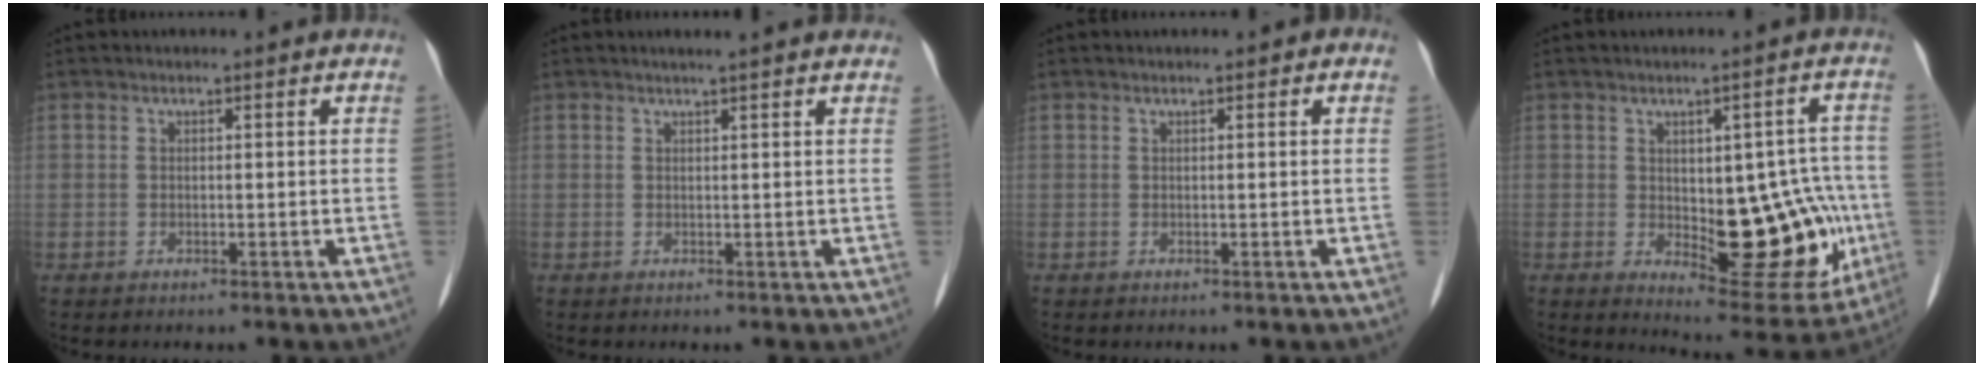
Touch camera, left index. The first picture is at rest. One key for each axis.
{"total": 4.8, "fx": 4.2, "fy": 0.5, "fz": 2.4, "tx": -0.031, "ty": 0.021, "tz": 0.047}
{"total": 0.8, "fx": 0.4, "fy": 0.2, "fz": 0.6, "tx": -0.013, "ty": 0.005, "tz": 0.004}
{"total": 14.9, "fx": -2.4, "fy": 6.1, "fz": 13.4, "tx": -0.154, "ty": 0.008, "tz": -0.011}